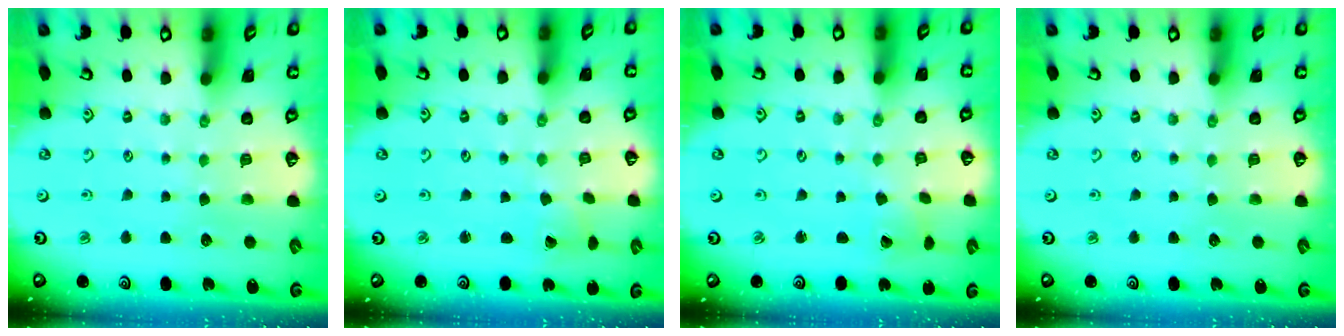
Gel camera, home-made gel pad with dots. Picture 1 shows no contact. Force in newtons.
{"total": 2.0, "press": 2.0, "slide": 0.2}
{"total": 1.8, "press": 1.8, "slide": 0.1}
{"total": 0.0}